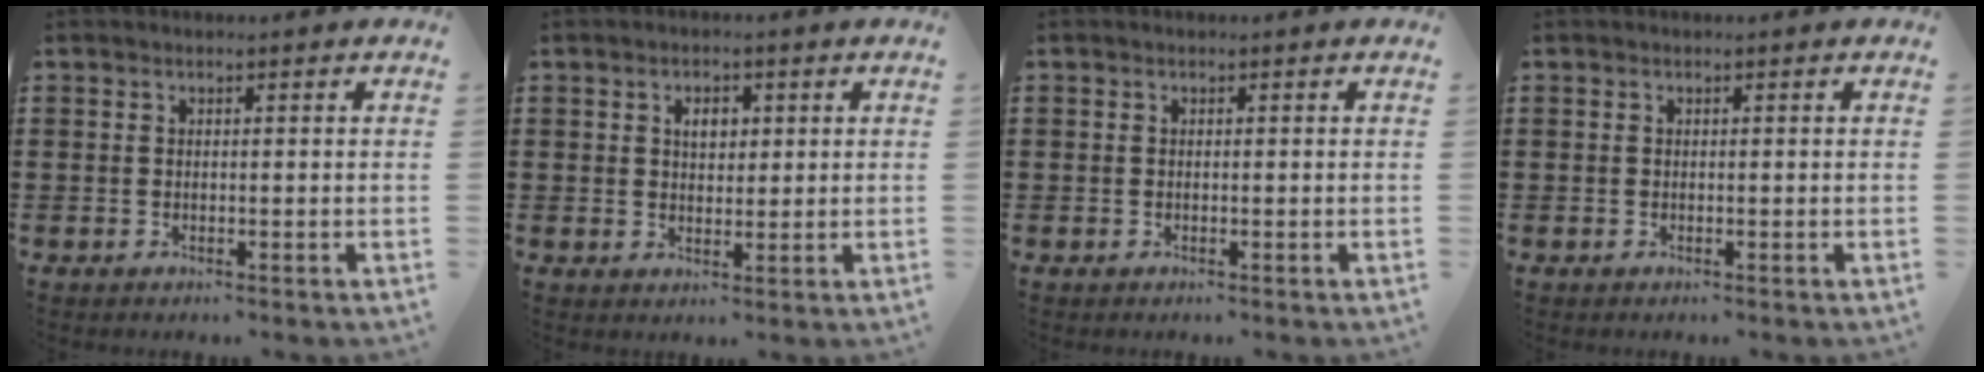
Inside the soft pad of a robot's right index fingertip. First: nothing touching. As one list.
[{"total": 2.7, "force": [0.8, 1.8, 1.9], "torque": [-0.036, 0.006, 0.011]}, {"total": 0.0}, {"total": 0.0}]